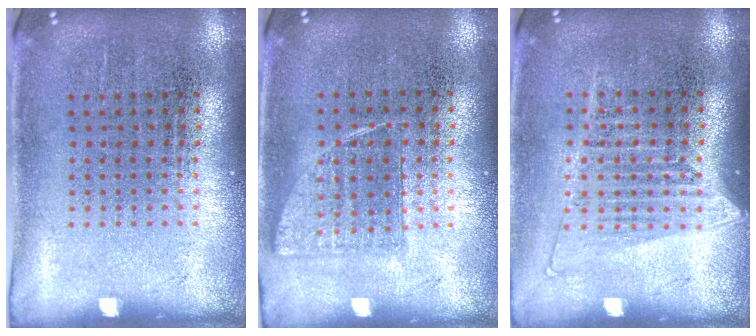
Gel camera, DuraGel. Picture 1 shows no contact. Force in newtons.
{"total": 0.8, "press": 0.7, "slide": 0.2}
{"total": 1.3, "press": 1.1, "slide": 0.6}